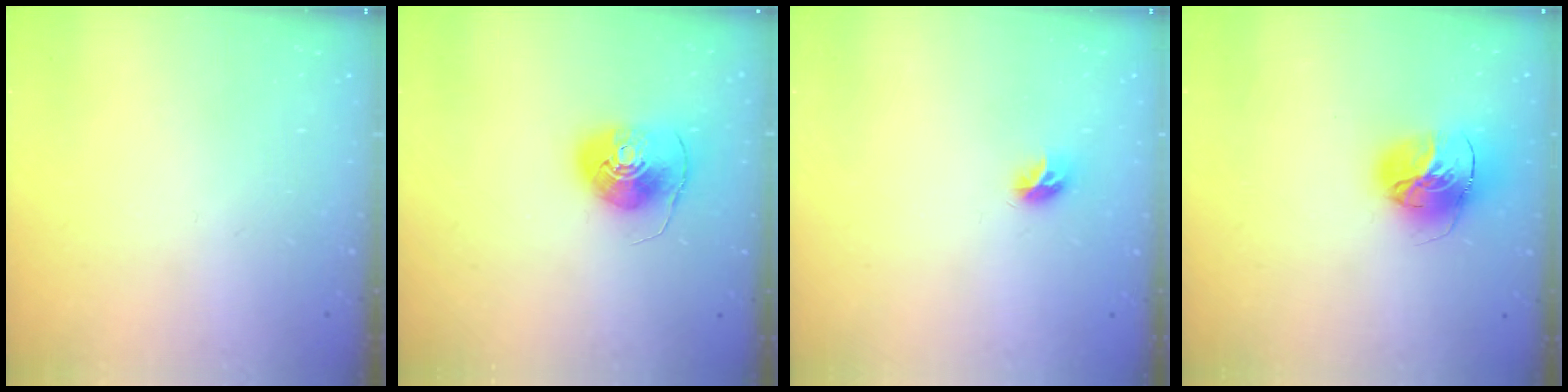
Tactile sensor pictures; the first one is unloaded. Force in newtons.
{"total": 8.4, "press": 8.3, "slide": 1.5}
{"total": 5.8, "press": 5.8, "slide": 0.5}
{"total": 16.4, "press": 16.4, "slide": 1.6}